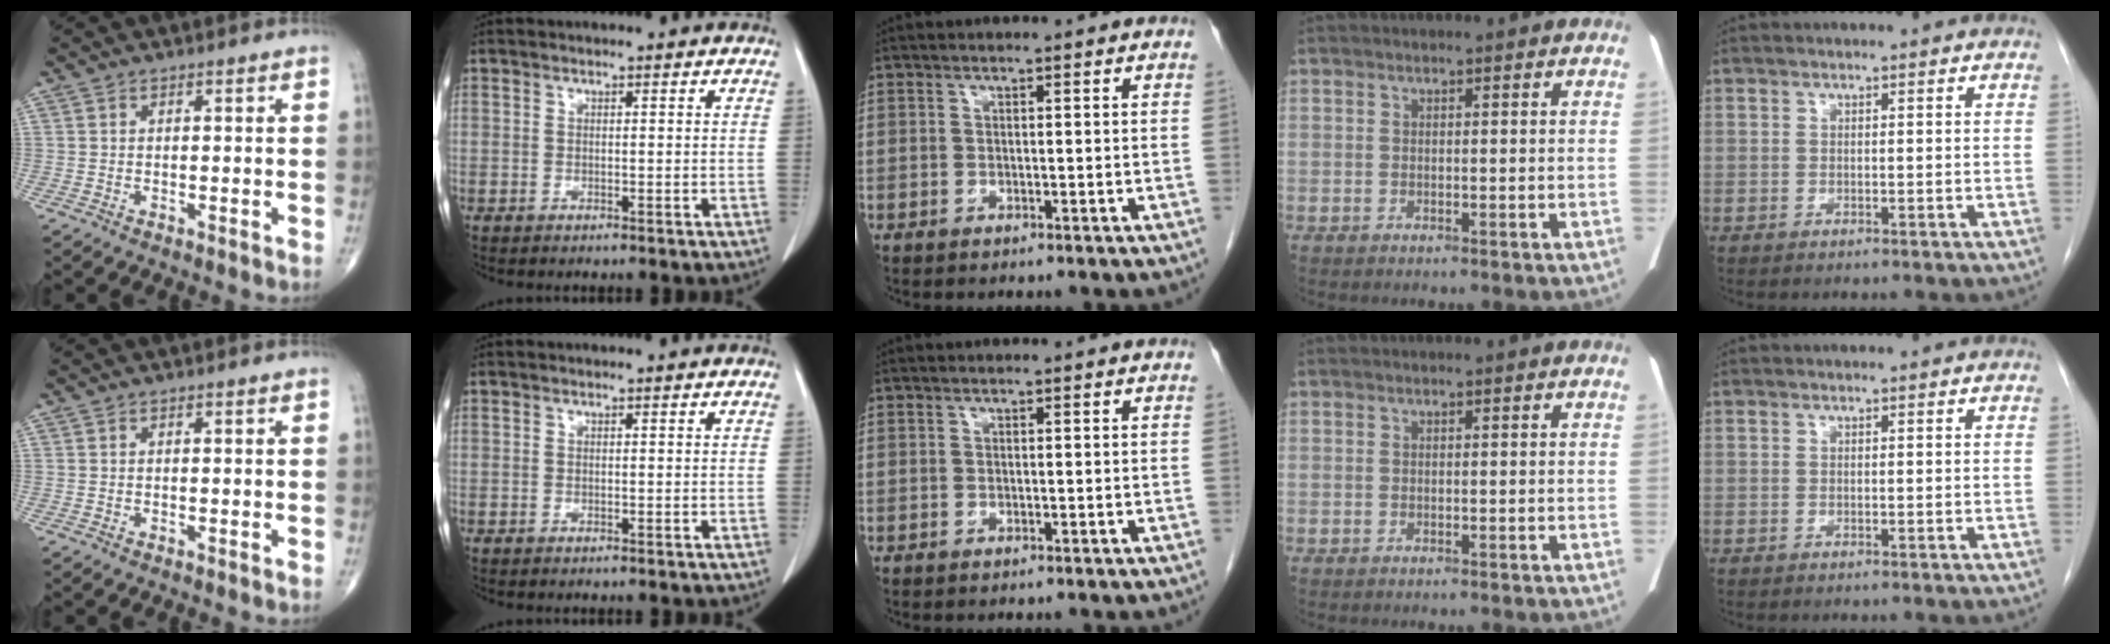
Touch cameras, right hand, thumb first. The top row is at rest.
{}